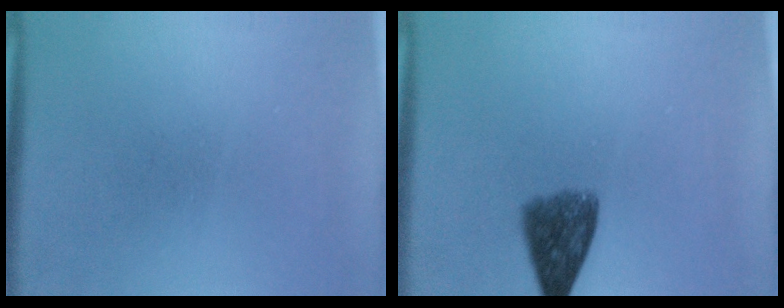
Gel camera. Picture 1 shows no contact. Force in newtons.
{"total": 6.6}